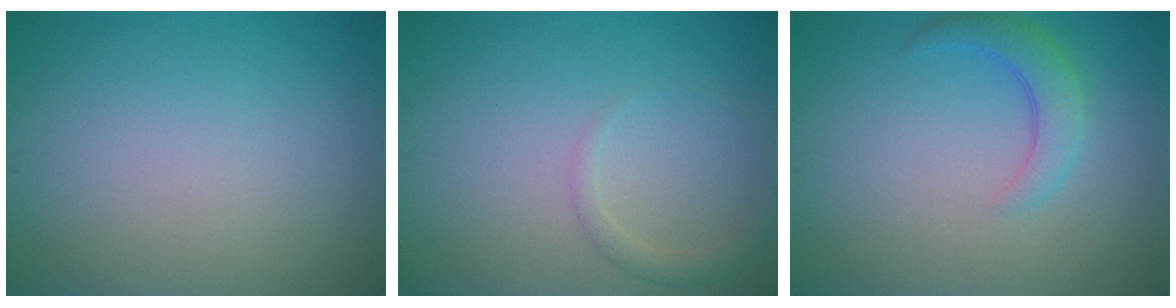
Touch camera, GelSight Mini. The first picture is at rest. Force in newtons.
{"total": 1.5, "press": 1.5, "slide": 0.1}
{"total": 2.9, "press": 2.9, "slide": 0.2}